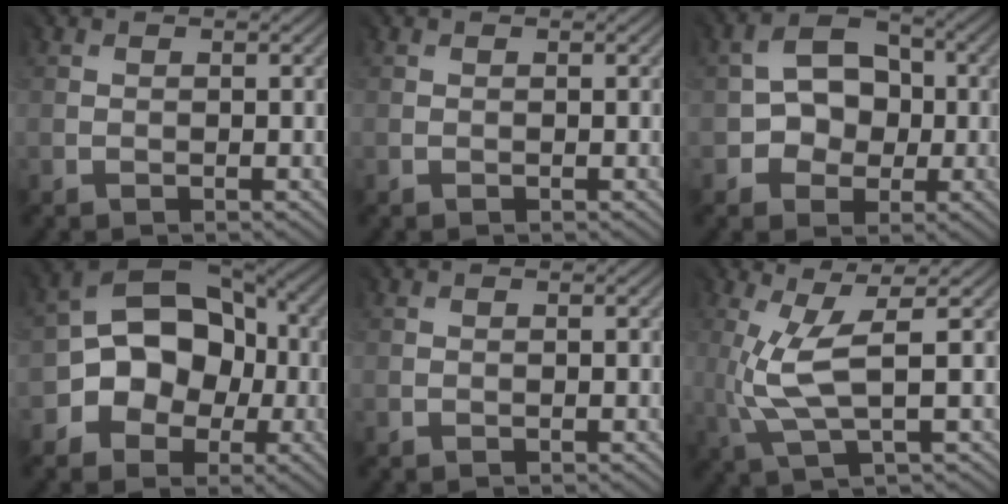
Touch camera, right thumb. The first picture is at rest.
{"total": 0.0}
{"total": 4.5, "force": [-0.6, 4.2, 1.7], "torque": [-0.023, 0.008, -0.022]}
{"total": 11.5, "force": [-1.9, 9.0, 6.9], "torque": [-0.081, 0.008, -0.058]}
{"total": 0.0}
{"total": 5.0, "force": [0.4, 0.9, 4.9], "torque": [-0.119, 0.011, 0.015]}